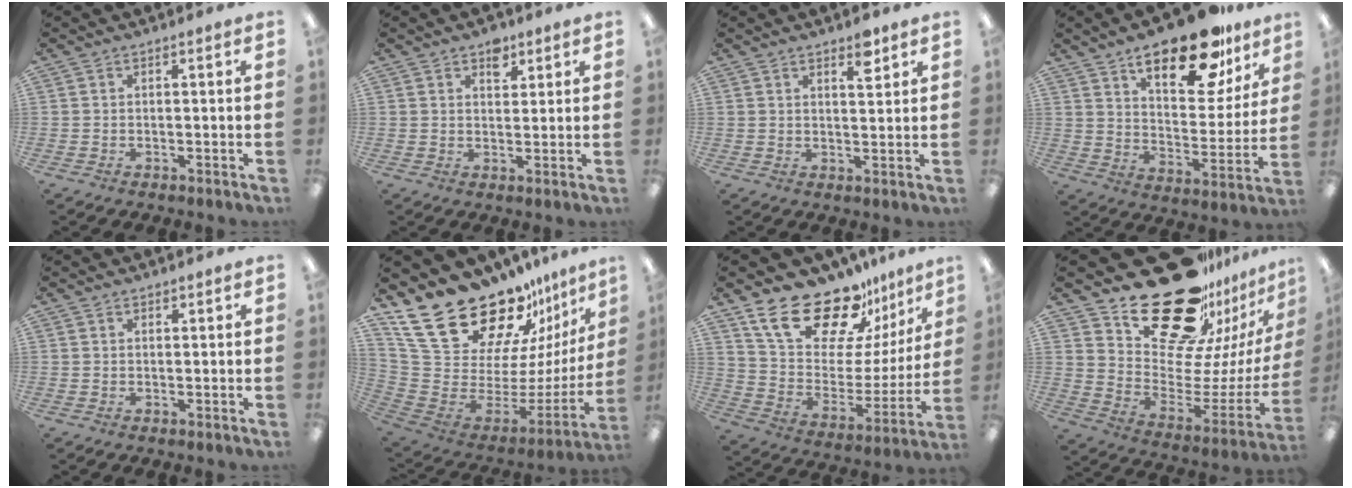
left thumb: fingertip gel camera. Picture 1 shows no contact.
{"total": 4.5, "force": [3.0, 2.7, 2.0], "torque": [-0.005, -0.015, 0.047]}
{"total": 4.6, "force": [3.4, 1.7, 2.6], "torque": [-0.019, -0.020, 0.051]}
{"total": 22.2, "force": [15.8, 8.7, 13.0], "torque": [-0.195, -0.090, 0.262]}
{"total": 1.1, "force": [1.0, 0.6, 0.0], "torque": [0.000, 0.001, 0.019]}
{"total": 26.5, "force": [20.6, 10.4, 12.9], "torque": [-0.207, -0.156, 0.390]}
{"total": 22.0, "force": [17.6, 9.2, 9.4], "torque": [-0.163, -0.130, 0.316]}
{"total": 28.0, "force": [20.8, 13.7, 12.9], "torque": [-0.176, -0.154, 0.386]}